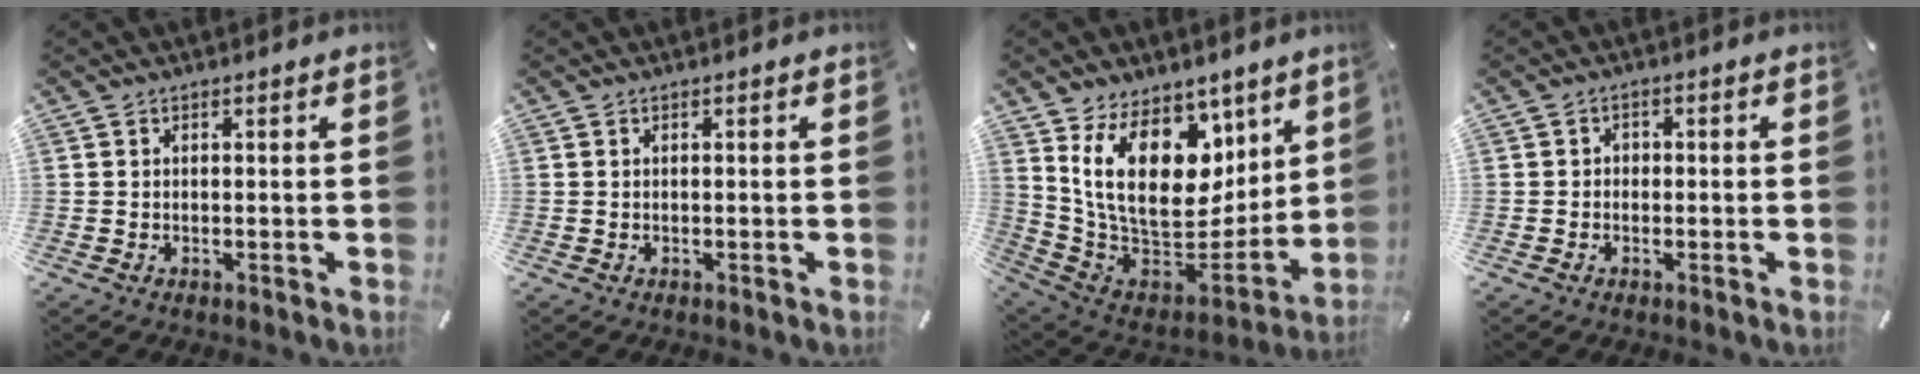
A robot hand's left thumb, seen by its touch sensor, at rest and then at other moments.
{"total": 0.0}
{"total": 21.5, "force": [8.3, 14.4, 13.6], "torque": [-0.243, -0.079, 0.155]}
{"total": 1.9, "force": [-1.0, 1.5, 0.5], "torque": [-0.009, 0.009, -0.023]}